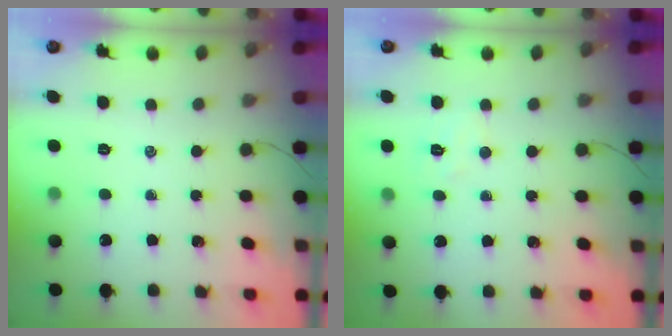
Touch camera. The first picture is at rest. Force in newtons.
{"total": 4.4, "press": 4.3, "slide": 0.9}